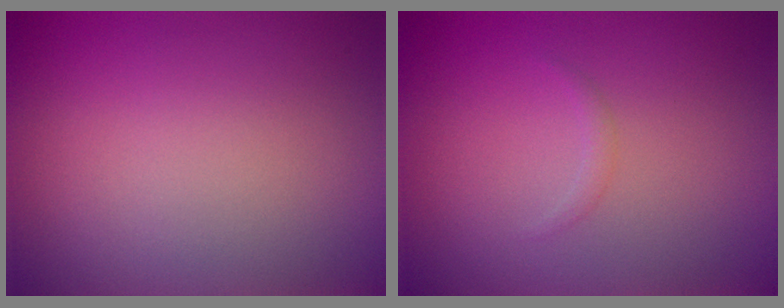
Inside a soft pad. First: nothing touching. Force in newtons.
{"total": 0.6, "press": 0.6, "slide": 0.0}